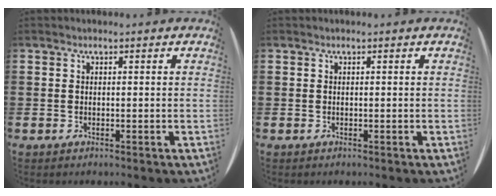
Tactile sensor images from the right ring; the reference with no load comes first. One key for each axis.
{"total": 0.0}